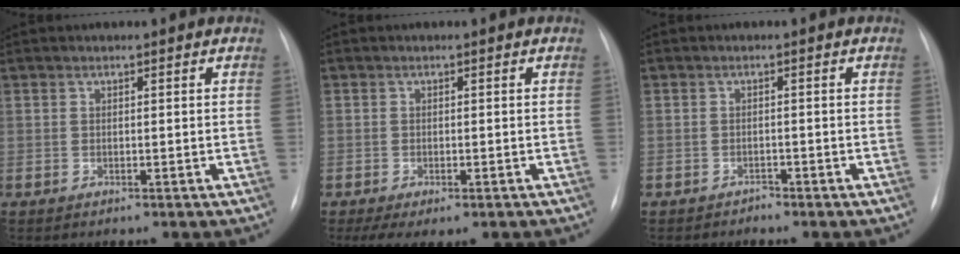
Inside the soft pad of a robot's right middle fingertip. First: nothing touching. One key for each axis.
{"total": 4.5, "fx": -2.8, "fy": 1.9, "fz": 3.0, "tx": -0.046, "ty": -0.010, "tz": -0.040}
{"total": 1.0, "fx": -0.9, "fy": 0.5, "fz": -0.1, "tx": 0.003, "ty": 0.001, "tz": -0.017}